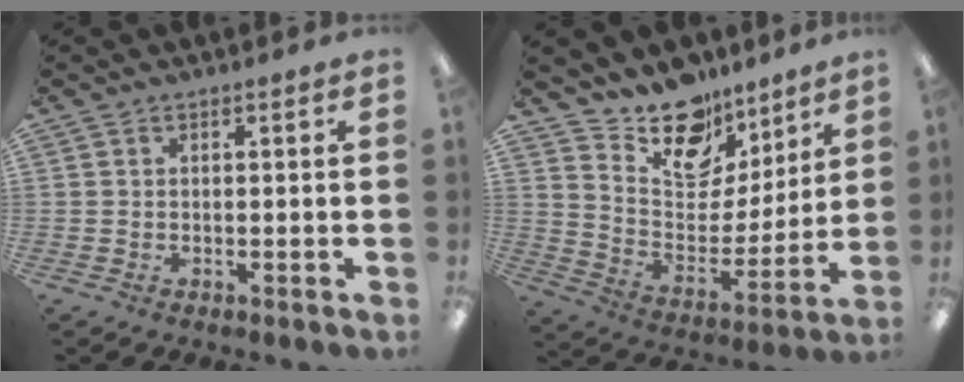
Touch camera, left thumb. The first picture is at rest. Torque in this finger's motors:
{"motor_torque": [0.37, 0.13, -0.14, -0.43, 0.07]}